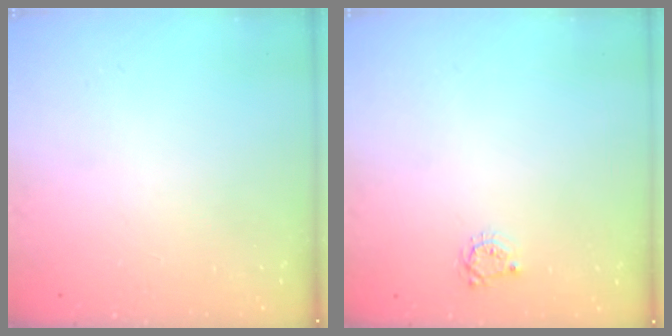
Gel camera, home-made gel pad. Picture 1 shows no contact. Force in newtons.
{"total": 3.4, "press": 3.4, "slide": 0.4}